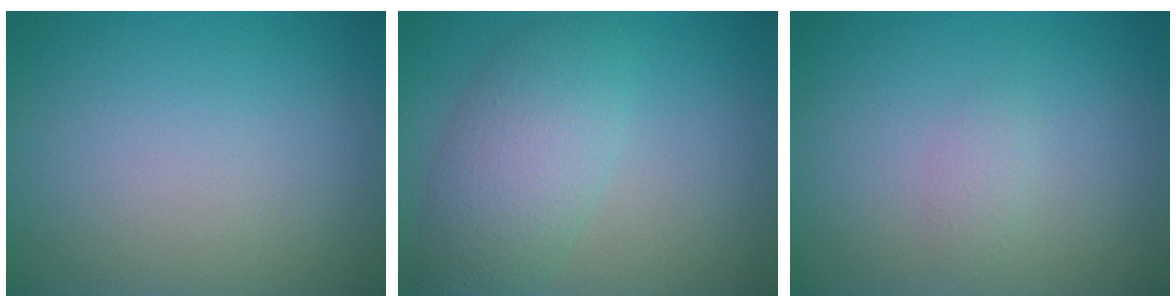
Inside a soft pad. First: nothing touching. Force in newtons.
{"total": 5.1, "press": 5.1, "slide": 0.1}
{"total": 0.8, "press": 0.8, "slide": 0.0}